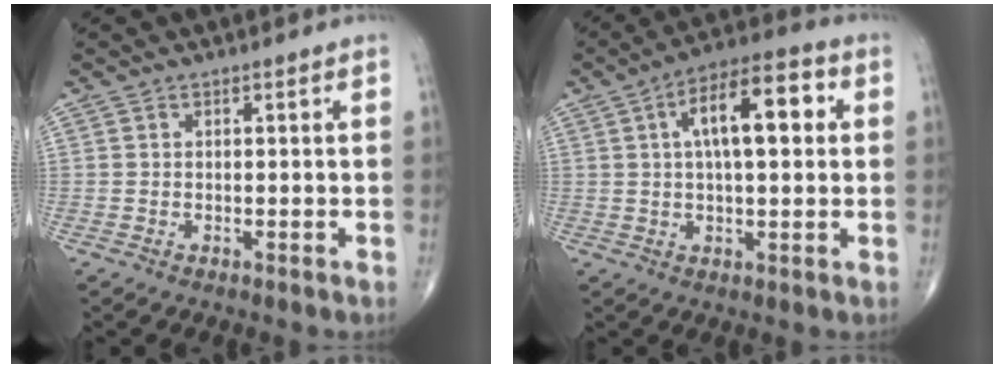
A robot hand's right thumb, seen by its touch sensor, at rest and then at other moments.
{"total": 13.3, "force": [2.9, 5.4, 11.8], "torque": [-0.176, 0.023, 0.039]}